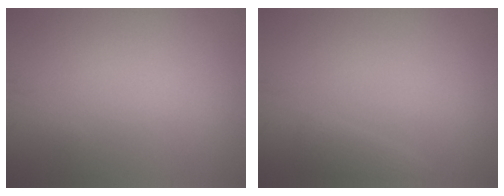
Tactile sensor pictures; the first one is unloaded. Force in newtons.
{"total": 1.1, "press": 1.1, "slide": 0.1}